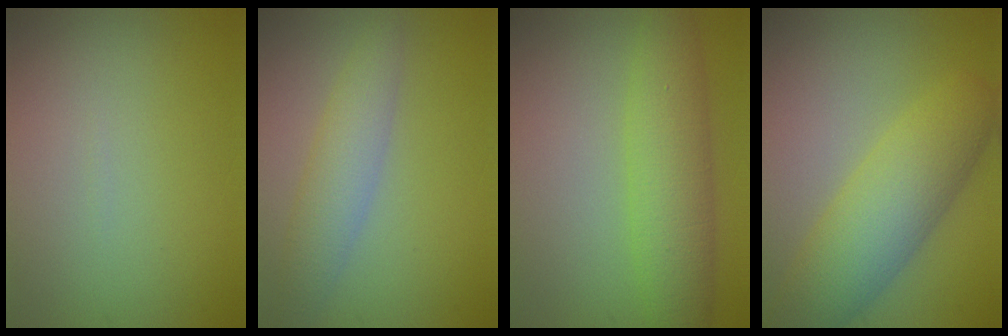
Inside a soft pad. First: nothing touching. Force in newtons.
{"total": 3.3, "press": 3.3, "slide": 0.1}
{"total": 5.3, "press": 5.3, "slide": 0.3}
{"total": 6.7, "press": 6.7, "slide": 0.2}